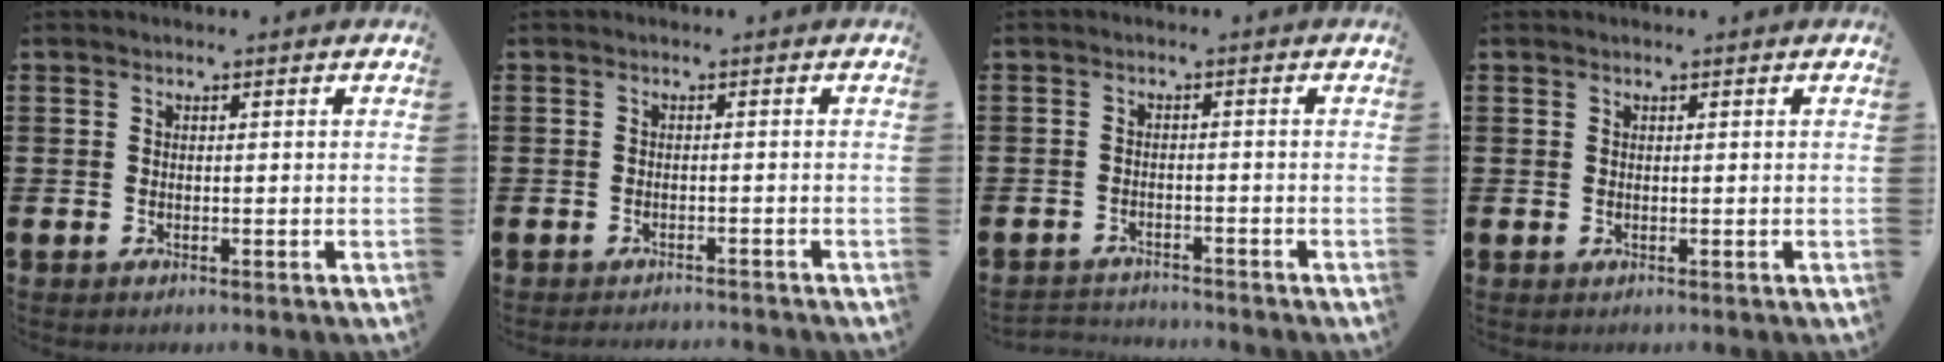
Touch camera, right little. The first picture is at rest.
{"total": 0.8, "force": [-0.8, -0.1, 0.1], "torque": [-0.004, -0.002, -0.015]}
{"total": 2.2, "force": [-2.2, 0.1, -0.3], "torque": [-0.002, 0.000, -0.049]}
{"total": 0.0}